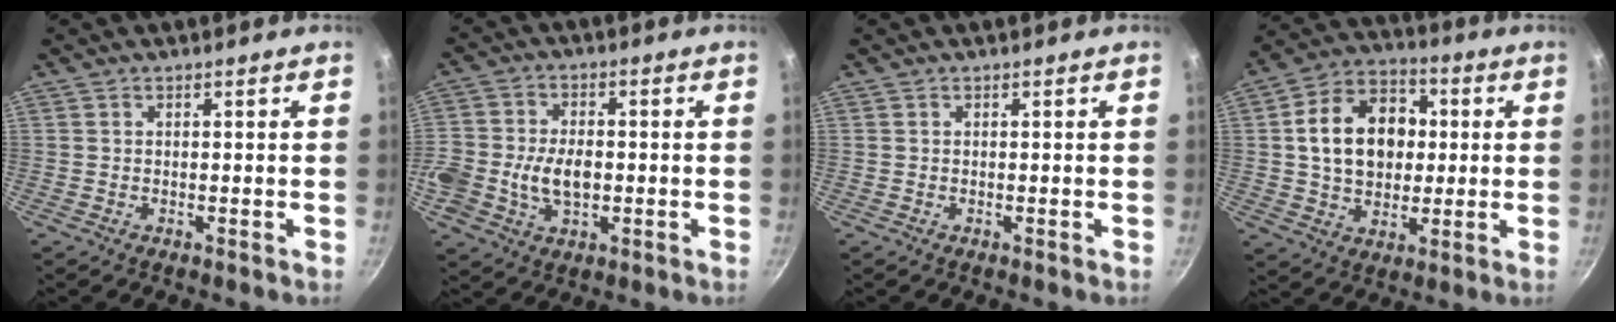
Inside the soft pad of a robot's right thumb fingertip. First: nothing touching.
{"total": 11.8, "force": [-1.8, 8.3, 8.2], "torque": [-0.167, 0.027, -0.038]}
{"total": 0.0}
{"total": 16.2, "force": [1.8, 12.2, 10.6], "torque": [-0.141, 0.022, 0.024]}